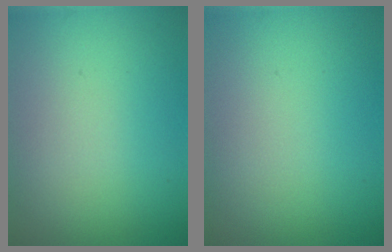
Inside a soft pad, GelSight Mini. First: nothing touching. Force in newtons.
{"total": 0.0}